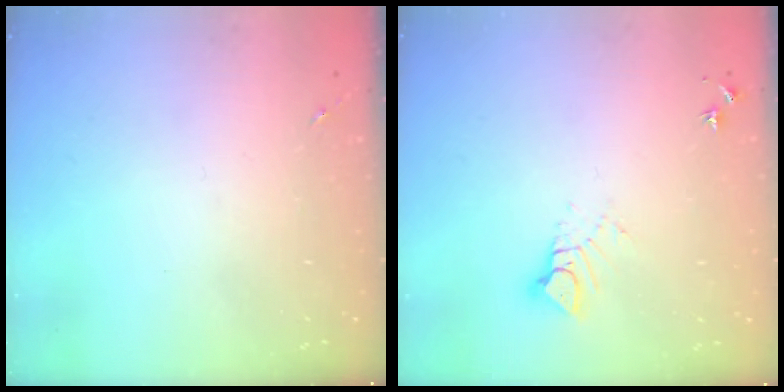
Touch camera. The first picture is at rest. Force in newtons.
{"total": 6.3, "press": 6.3, "slide": 0.5}